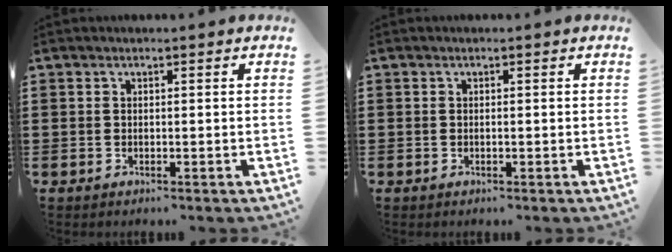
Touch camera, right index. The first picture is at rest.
{"total": 0.0}